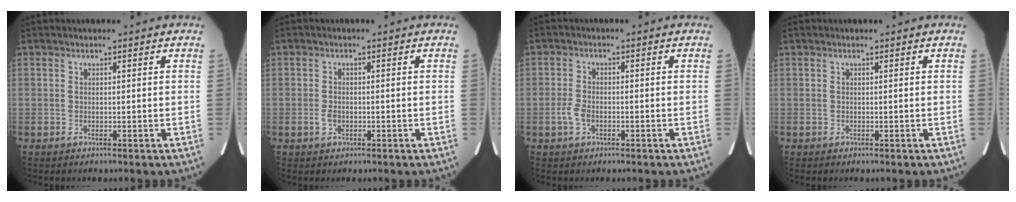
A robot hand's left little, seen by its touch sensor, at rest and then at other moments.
{"total": 1.4, "force": [-0.5, 0.9, 0.9], "torque": [-0.021, 0.000, -0.005]}
{"total": 2.4, "force": [-1.0, 1.4, 1.7], "torque": [-0.042, 0.001, -0.018]}
{"total": 0.0}